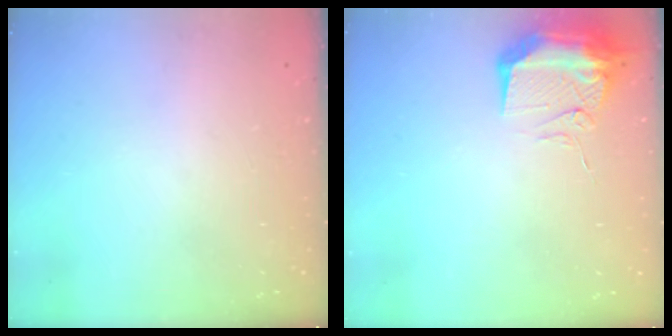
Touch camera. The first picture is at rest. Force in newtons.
{"total": 13.6, "press": 12.0, "slide": 6.4}